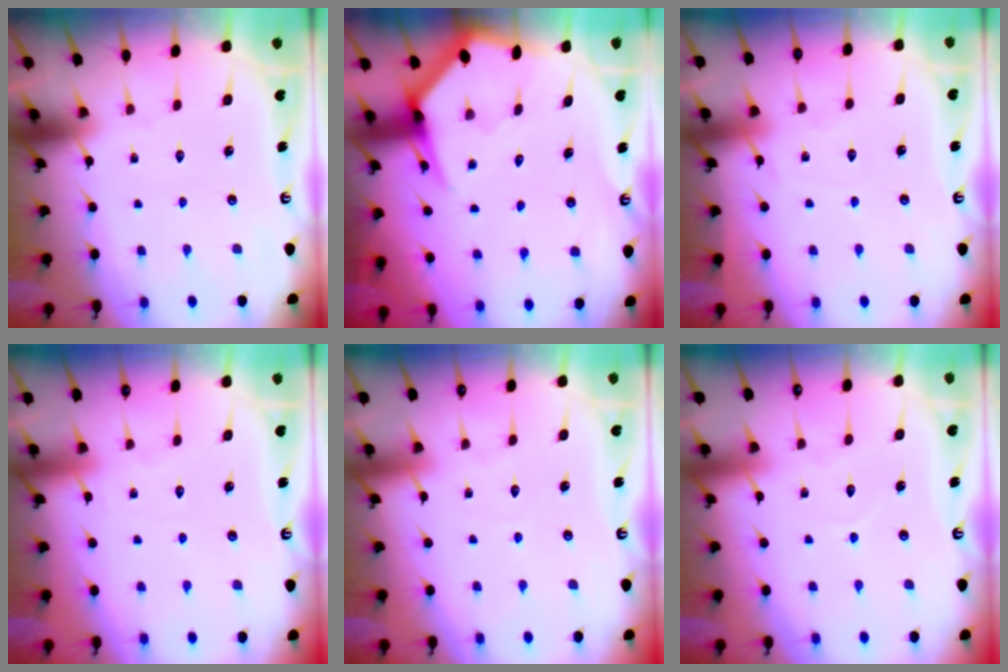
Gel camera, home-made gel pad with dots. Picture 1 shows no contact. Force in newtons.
{"total": 5.1, "press": 5.1, "slide": 0.6}
{"total": 6.5, "press": 6.4, "slide": 0.8}
{"total": 4.2, "press": 4.2, "slide": 0.5}
{"total": 2.6, "press": 2.6, "slide": 0.3}
{"total": 4.2, "press": 4.2, "slide": 0.4}